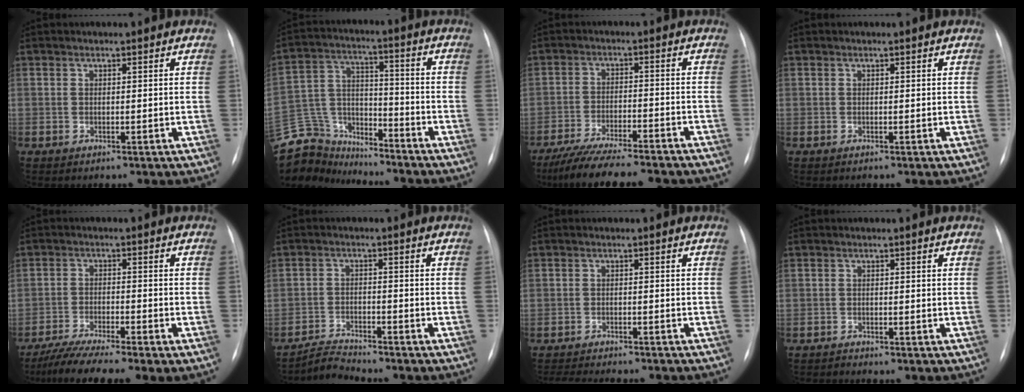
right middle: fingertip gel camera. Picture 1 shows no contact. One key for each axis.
{"total": 13.2, "fx": -12.4, "fy": 4.4, "fz": 1.0, "tx": -0.027, "ty": 0.044, "tz": -0.228}
{"total": 15.5, "fx": -13.3, "fy": 2.1, "fz": 7.7, "tx": -0.130, "ty": -0.017, "tz": -0.202}
{"total": 0.0}
{"total": 9.0, "fx": -6.9, "fy": 0.2, "fz": 5.8, "tx": -0.103, "ty": -0.021, "tz": -0.118}
{"total": 3.7, "fx": -3.6, "fy": -0.7, "fz": -0.6, "tx": 0.008, "ty": -0.018, "tz": -0.066}
{"total": 10.1, "fx": -9.1, "fy": 1.9, "fz": 3.9, "tx": -0.054, "ty": -0.008, "tz": -0.124}
{"total": 0.7, "fx": -0.7, "fy": -0.1, "fz": -0.2, "tx": 0.001, "ty": -0.004, "tz": -0.014}